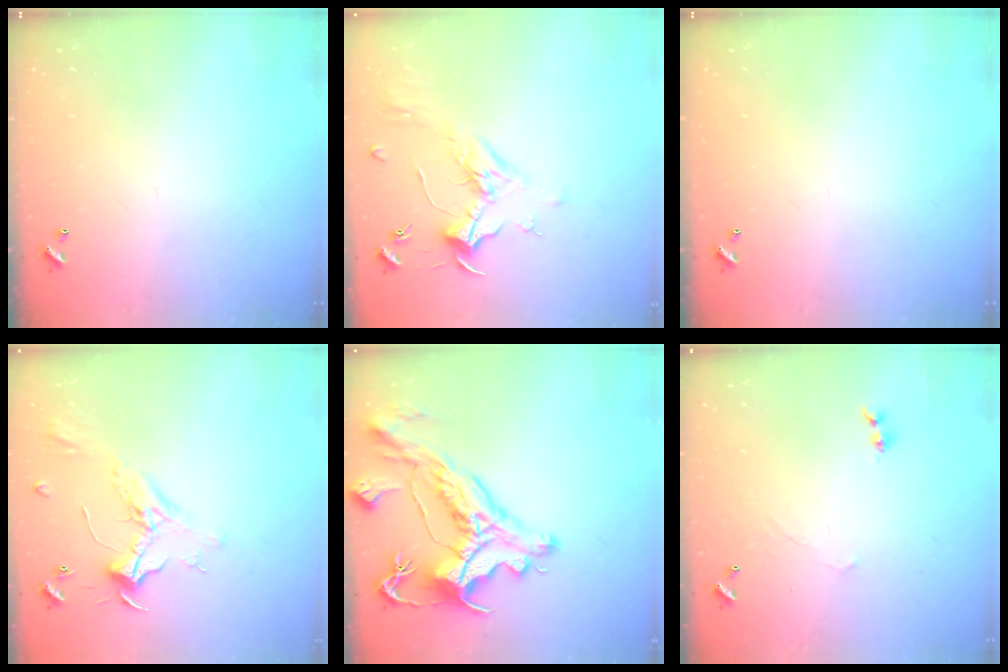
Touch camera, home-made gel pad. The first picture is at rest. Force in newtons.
{"total": 1.8, "press": 1.7, "slide": 0.7}
{"total": 0.0}
{"total": 2.3, "press": 2.2, "slide": 0.9}
{"total": 7.1, "press": 6.9, "slide": 1.8}
{"total": 0.7, "press": 0.1, "slide": 0.7}